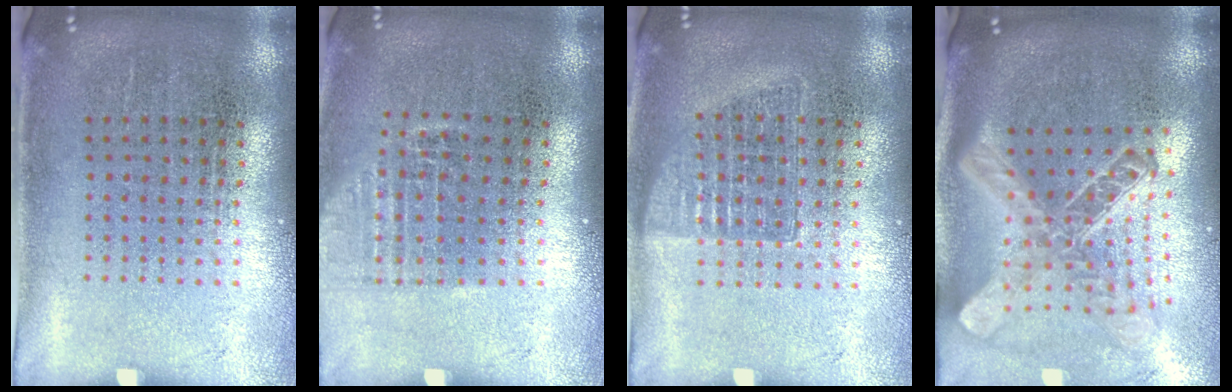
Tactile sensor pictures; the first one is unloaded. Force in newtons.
{"total": 1.1, "press": 1.0, "slide": 0.5}
{"total": 1.1, "press": 1.0, "slide": 0.6}
{"total": 2.6, "press": 1.9, "slide": 1.8}